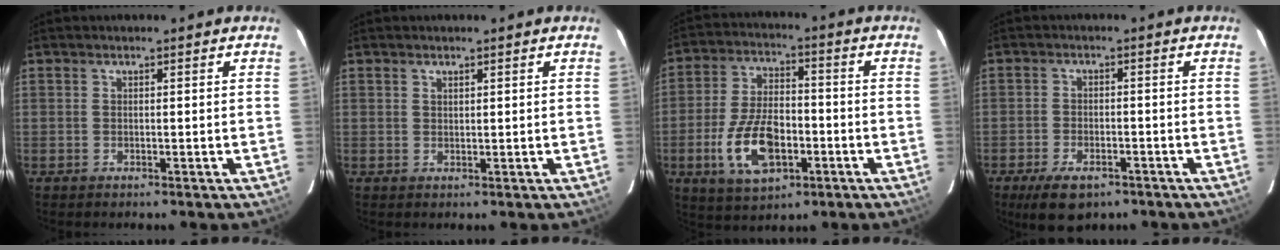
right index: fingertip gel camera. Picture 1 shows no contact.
{"total": 0.7, "force": [0.7, 0.1, -0.1], "torque": [0.003, 0.000, 0.013]}
{"total": 13.6, "force": [-4.6, 7.2, 10.5], "torque": [-0.216, 0.000, -0.072]}
{"total": 7.7, "force": [-5.3, 3.6, 4.3], "torque": [-0.100, -0.015, -0.083]}